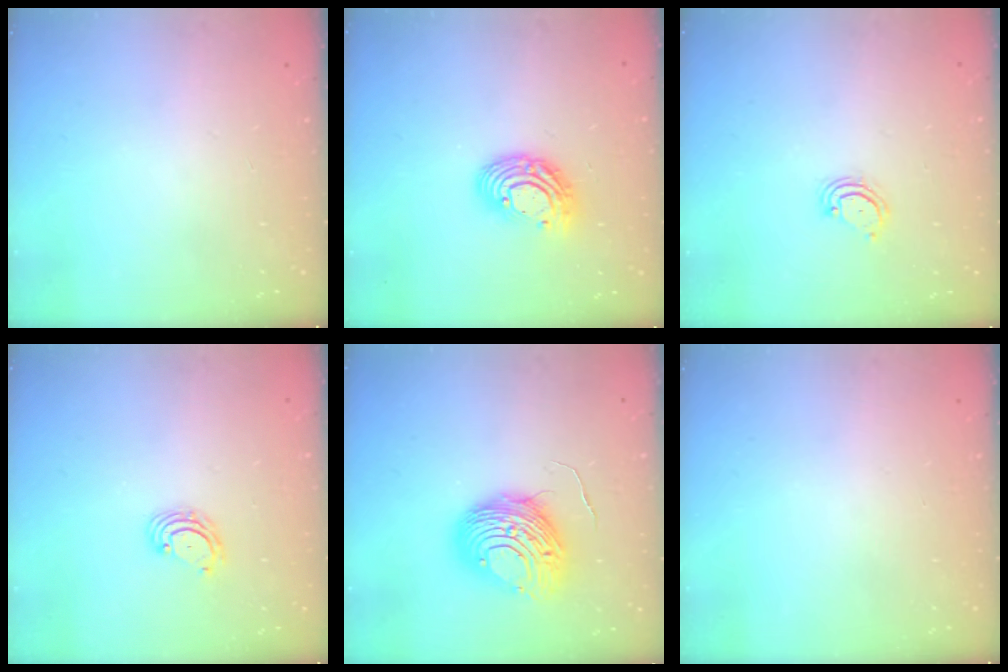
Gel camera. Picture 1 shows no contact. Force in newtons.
{"total": 10.5, "press": 10.4, "slide": 0.8}
{"total": 3.8, "press": 3.8, "slide": 0.5}
{"total": 2.8, "press": 2.8, "slide": 0.3}
{"total": 11.8, "press": 11.7, "slide": 1.2}
{"total": 0.0}